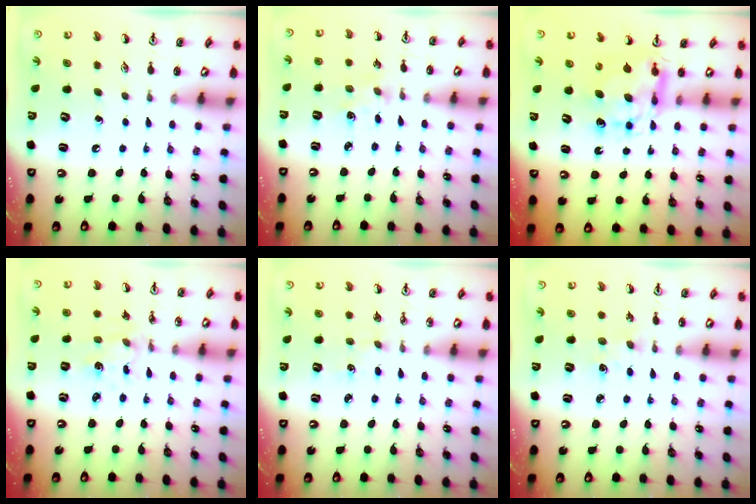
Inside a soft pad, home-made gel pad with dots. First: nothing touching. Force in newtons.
{"total": 2.1, "press": 2.1, "slide": 0.3}
{"total": 8.4, "press": 8.4, "slide": 0.5}
{"total": 1.2, "press": 1.1, "slide": 0.3}
{"total": 1.5, "press": 1.5, "slide": 0.3}
{"total": 2.8, "press": 2.7, "slide": 0.4}